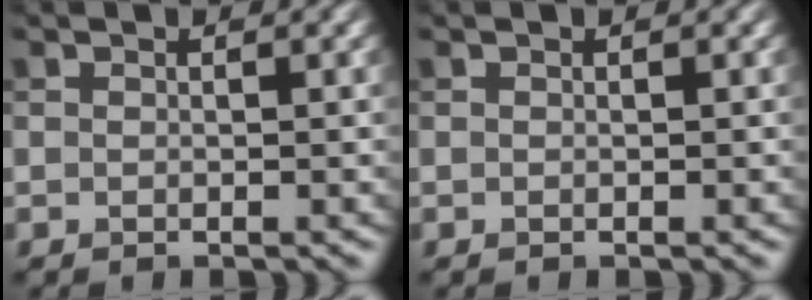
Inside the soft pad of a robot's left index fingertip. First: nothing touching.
{"total": 0.0}